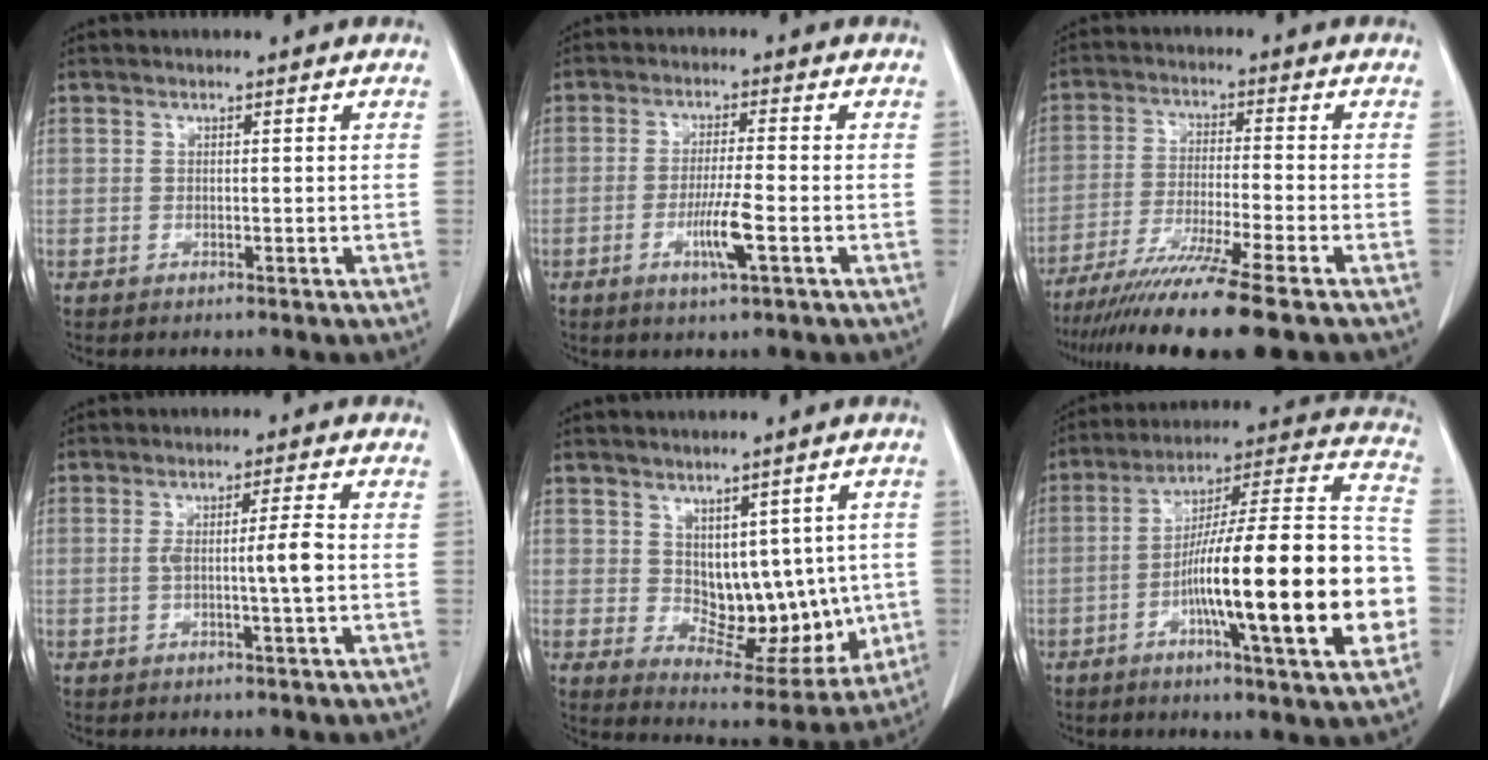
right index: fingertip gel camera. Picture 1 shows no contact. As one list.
[{"total": 5.7, "force": [-2.1, -0.1, 5.3], "torque": [-0.099, -0.011, -0.039]}, {"total": 14.0, "force": [-10.6, -1.3, 9.0], "torque": [-0.157, -0.046, -0.175]}, {"total": 4.4, "force": [-0.5, -0.5, 4.3], "torque": [-0.076, 0.001, -0.007]}, {"total": 10.8, "force": [0.4, 6.6, 8.6], "torque": [-0.093, 0.005, 0.032]}, {"total": 25.8, "force": [-6.0, 1.9, 25.0], "torque": [-0.317, 0.010, -0.099]}]